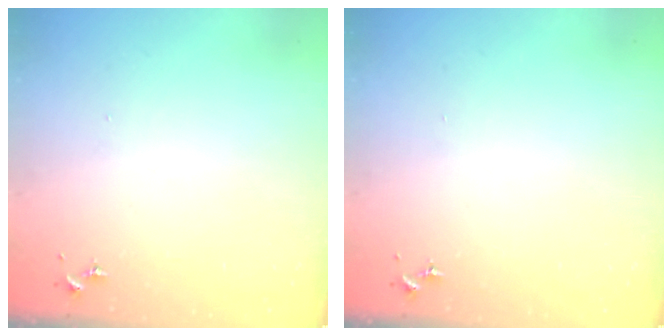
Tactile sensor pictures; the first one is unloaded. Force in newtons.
{"total": 0.0}